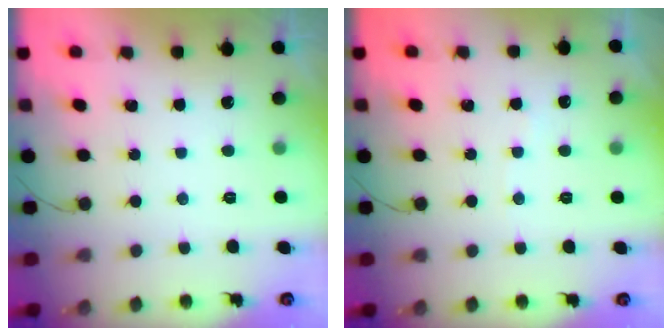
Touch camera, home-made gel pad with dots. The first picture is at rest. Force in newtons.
{"total": 2.4, "press": 2.3, "slide": 0.3}